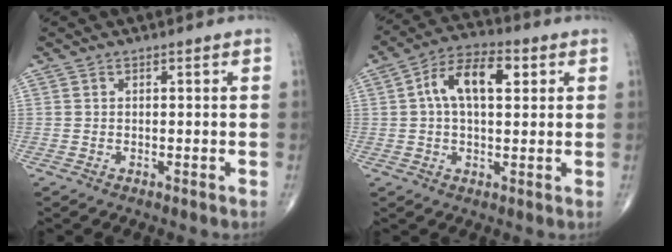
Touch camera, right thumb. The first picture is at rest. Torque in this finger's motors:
{"motor_torque": [-0.53, 0.71, 0.26, 0.11, 0.16]}